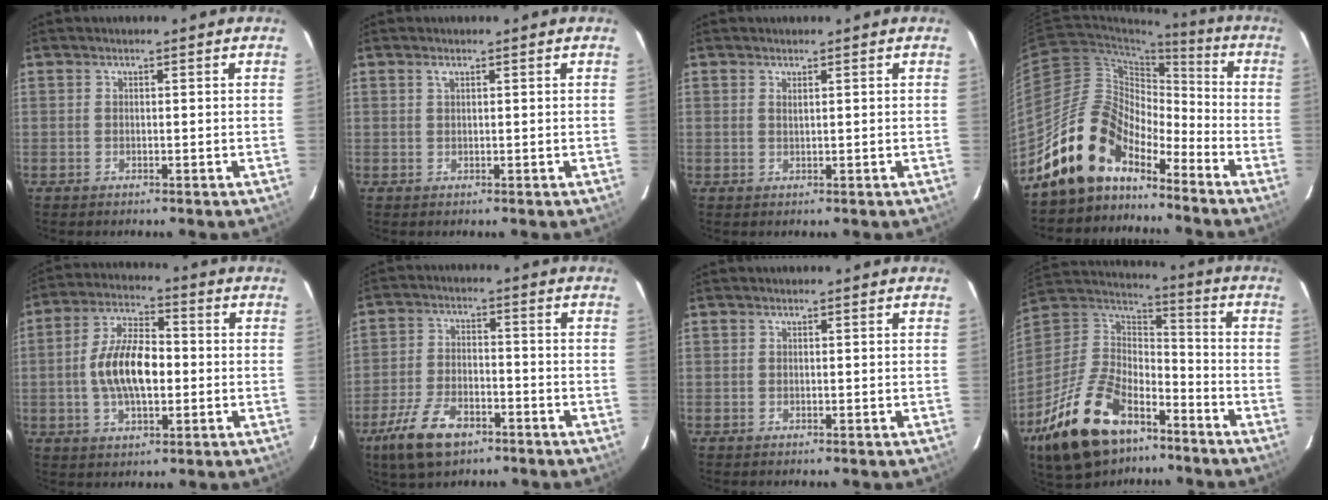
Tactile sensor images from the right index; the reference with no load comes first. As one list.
[{"total": 0.7, "force": [0.4, 0.2, 0.5], "torque": [-0.011, 0.003, 0.008]}, {"total": 0.8, "force": [0.6, 0.0, 0.5], "torque": [-0.010, -0.001, 0.012]}, {"total": 13.7, "force": [-11.2, 6.1, 5.0], "torque": [-0.096, 0.026, -0.210]}, {"total": 11.7, "force": [-1.1, 5.6, 10.2], "torque": [-0.200, 0.010, -0.020]}, {"total": 11.2, "force": [-7.0, 5.4, 6.9], "torque": [-0.168, -0.010, -0.129]}, {"total": 0.0}, {"total": 25.4, "force": [-15.7, 13.2, 15.0], "torque": [-0.319, -0.009, -0.260]}]